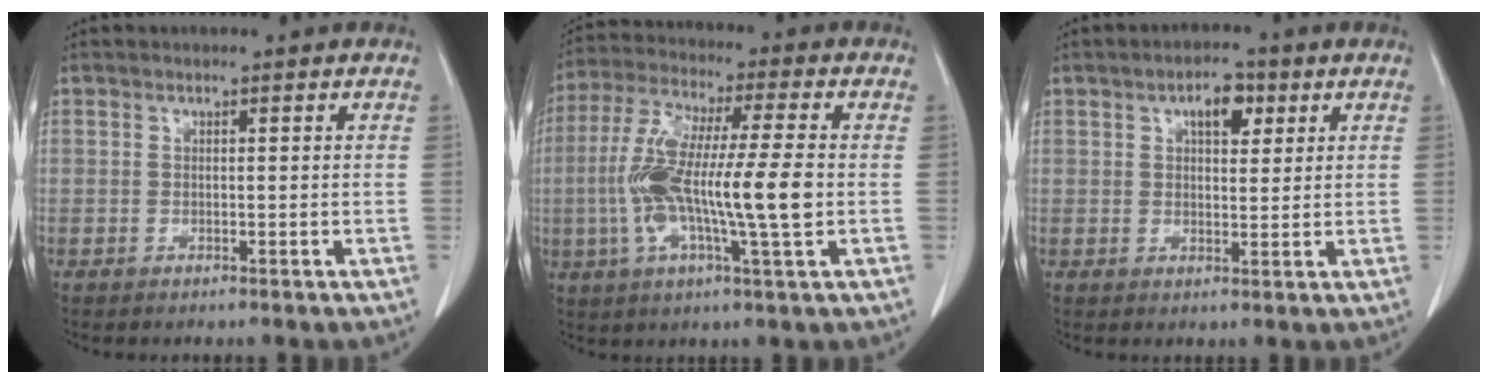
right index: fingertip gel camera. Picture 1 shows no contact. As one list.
[{"total": 15.5, "force": [-1.6, 1.2, 15.4], "torque": [-0.299, 0.002, -0.033]}, {"total": 4.7, "force": [2.1, 2.2, 3.6], "torque": [-0.056, 0.008, 0.032]}]